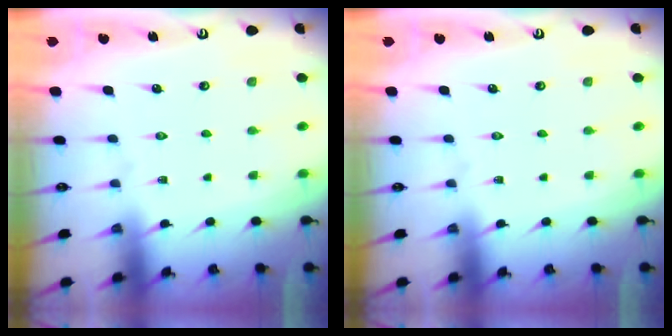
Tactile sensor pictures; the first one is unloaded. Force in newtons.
{"total": 0.0}